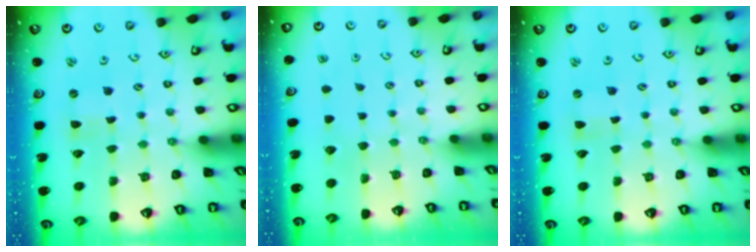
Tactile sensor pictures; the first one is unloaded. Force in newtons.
{"total": 0.0}
{"total": 0.0}